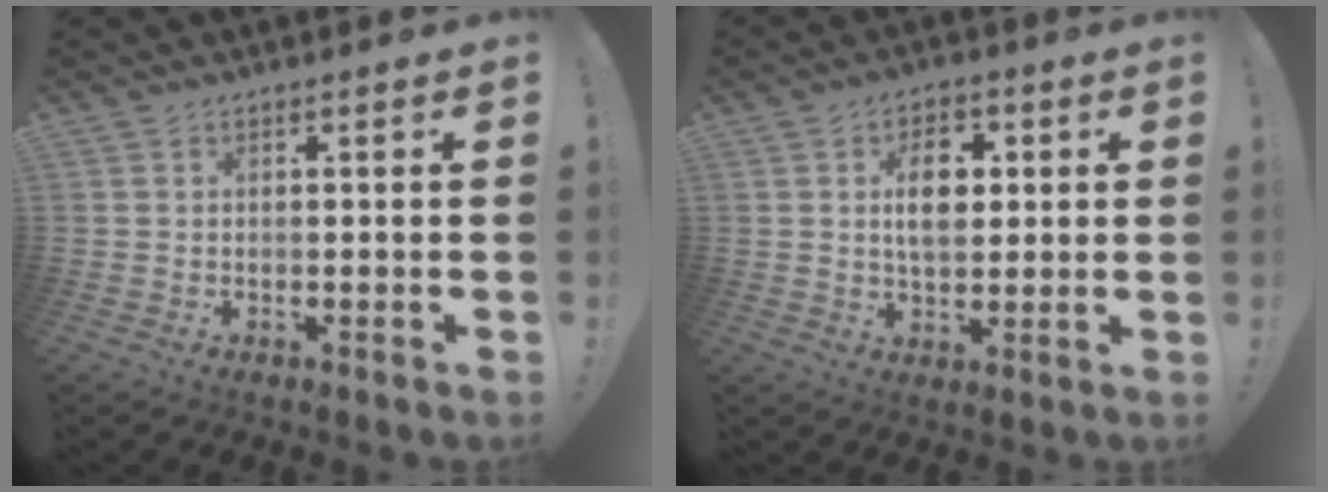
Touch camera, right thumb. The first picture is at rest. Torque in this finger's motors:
{"motor_torque": [-0.10, 0.54, 0.35, 0.62, 0.29]}